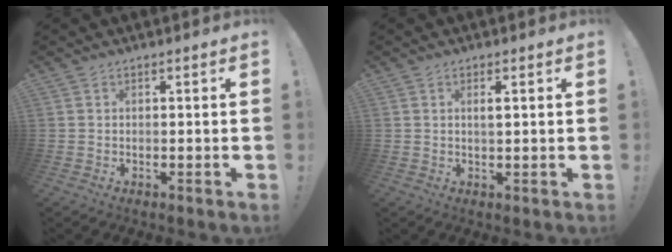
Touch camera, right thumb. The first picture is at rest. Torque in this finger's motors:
{"motor_torque": [-0.26, -0.19, -0.04, 0.17, 0.06]}